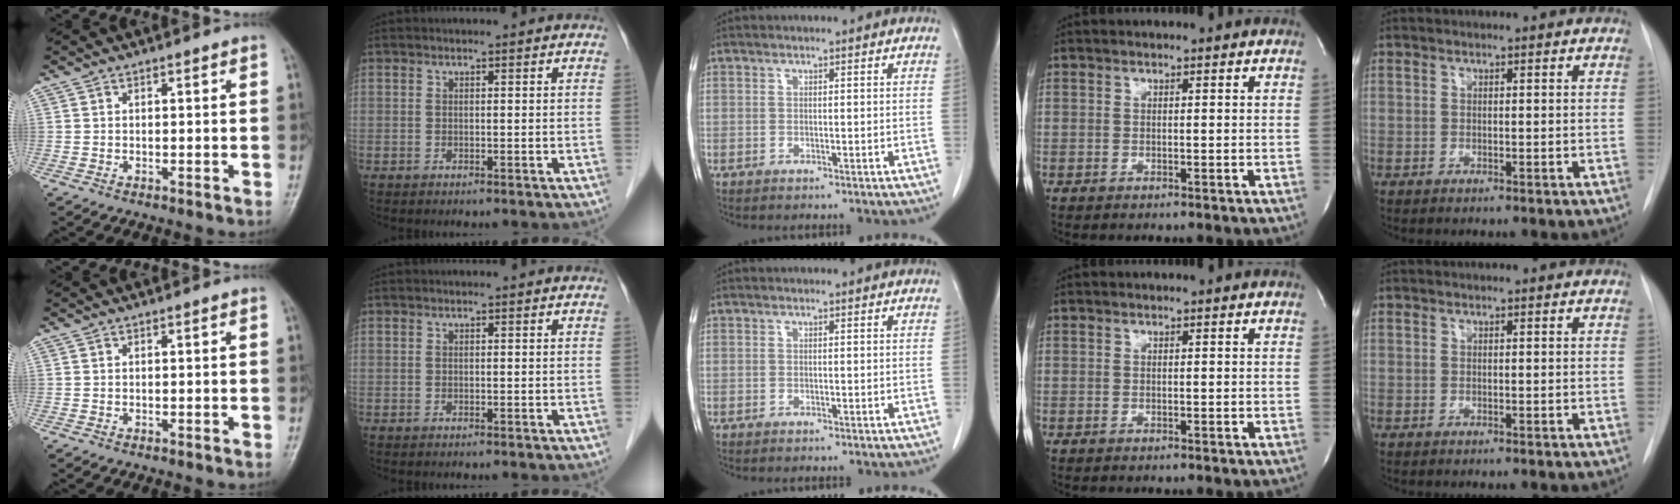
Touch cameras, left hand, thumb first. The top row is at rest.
{}